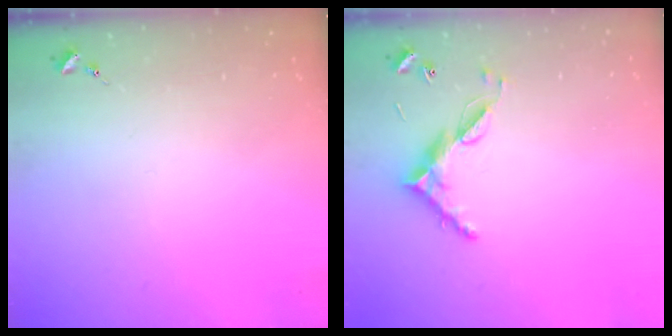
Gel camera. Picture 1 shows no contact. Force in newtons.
{"total": 8.7, "press": 8.7, "slide": 0.5}